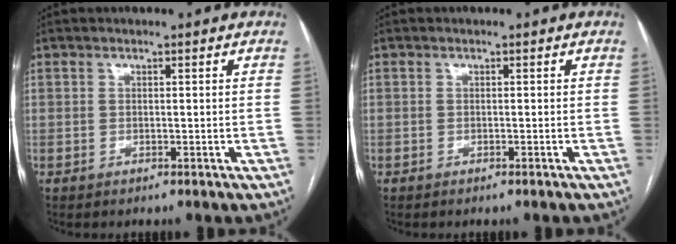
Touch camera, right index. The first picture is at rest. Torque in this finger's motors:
{"motor_torque": [-0.15, 0.07, -0.02, 0.00]}